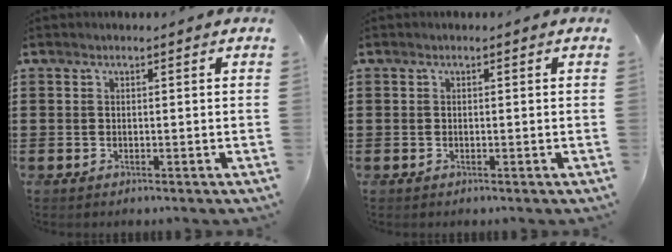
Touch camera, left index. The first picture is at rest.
{"total": 0.0}